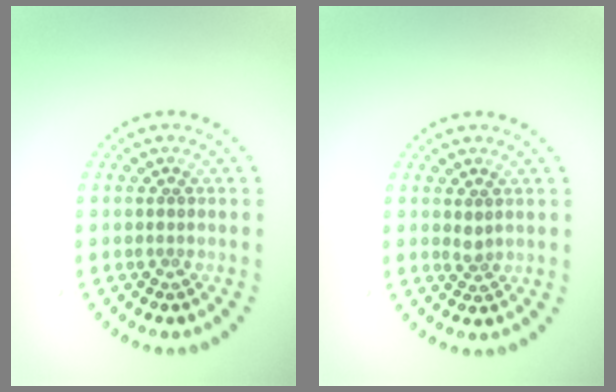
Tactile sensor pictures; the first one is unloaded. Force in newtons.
{"total": 0.9, "press": 0.6, "slide": 0.7}